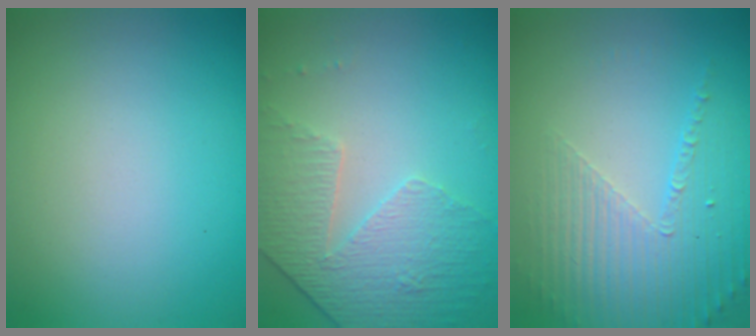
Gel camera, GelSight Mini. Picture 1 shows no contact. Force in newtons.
{"total": 4.8, "press": 3.3, "slide": 3.5}
{"total": 5.3, "press": 3.3, "slide": 4.2}